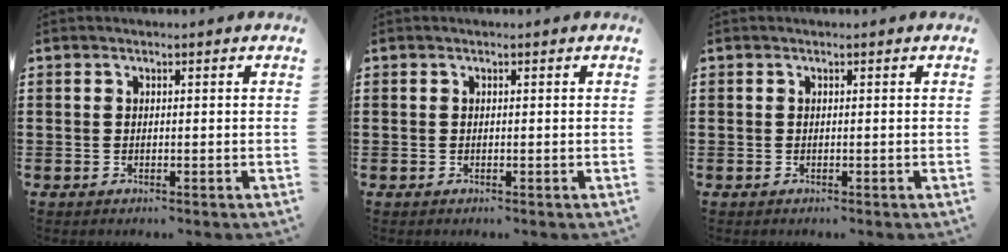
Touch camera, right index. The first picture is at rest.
{"total": 0.0}
{"total": 0.0}